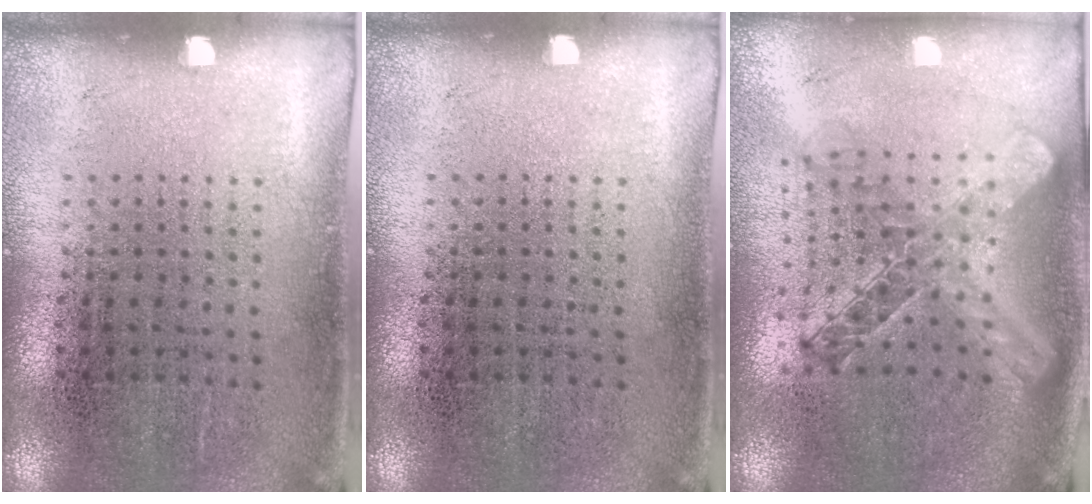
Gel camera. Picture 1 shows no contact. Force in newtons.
{"total": 0.0}
{"total": 2.1, "press": 1.8, "slide": 1.1}